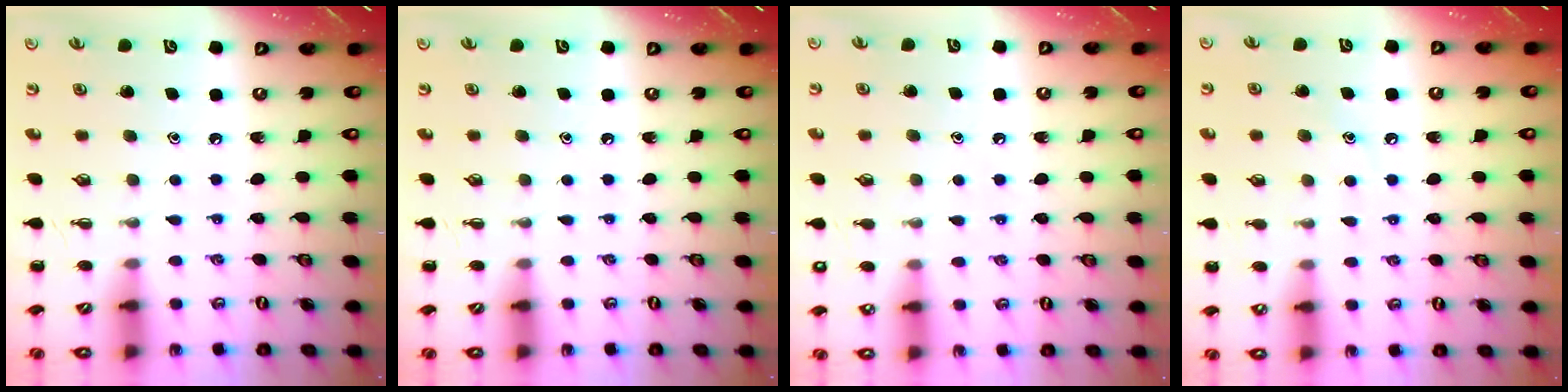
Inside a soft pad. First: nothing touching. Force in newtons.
{"total": 0.0}
{"total": 6.8, "press": 6.4, "slide": 2.1}
{"total": 8.5, "press": 8.3, "slide": 1.9}